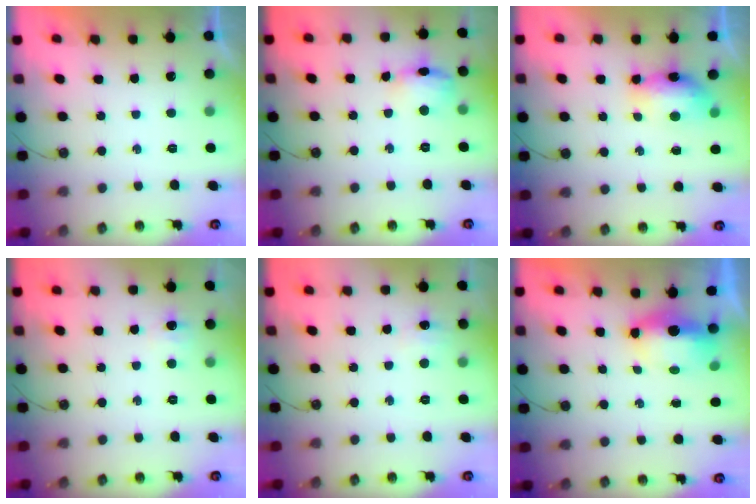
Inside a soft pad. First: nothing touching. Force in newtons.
{"total": 10.3, "press": 10.3, "slide": 1.1}
{"total": 16.4, "press": 10.0, "slide": 13.0}
{"total": 3.2, "press": 3.2, "slide": 0.6}
{"total": 5.0, "press": 5.0, "slide": 0.6}
{"total": 6.6, "press": 6.5, "slide": 1.2}